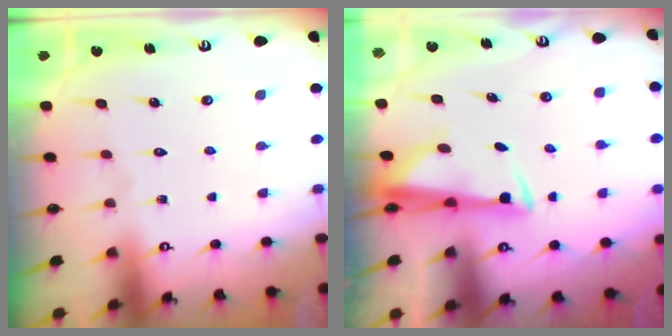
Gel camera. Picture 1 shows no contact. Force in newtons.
{"total": 3.3, "press": 3.2, "slide": 0.7}